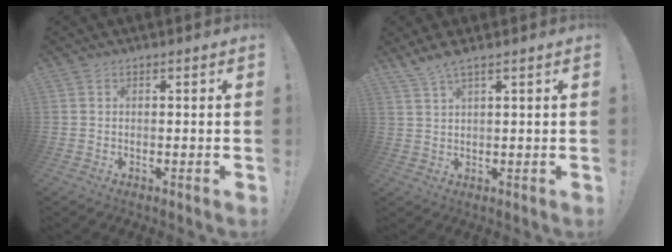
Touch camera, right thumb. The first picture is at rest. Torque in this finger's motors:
{"motor_torque": [-0.09, 0.20, 0.34, 0.34, 0.11]}